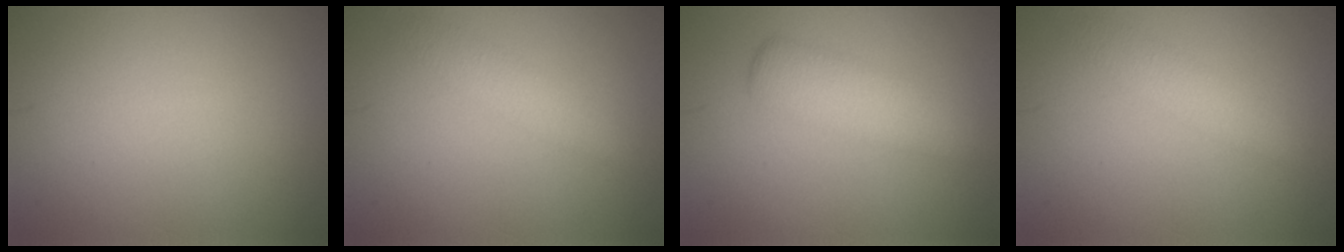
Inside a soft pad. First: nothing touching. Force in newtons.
{"total": 2.1, "press": 2.1, "slide": 0.1}
{"total": 3.7, "press": 3.7, "slide": 0.1}
{"total": 2.1, "press": 2.1, "slide": 0.1}